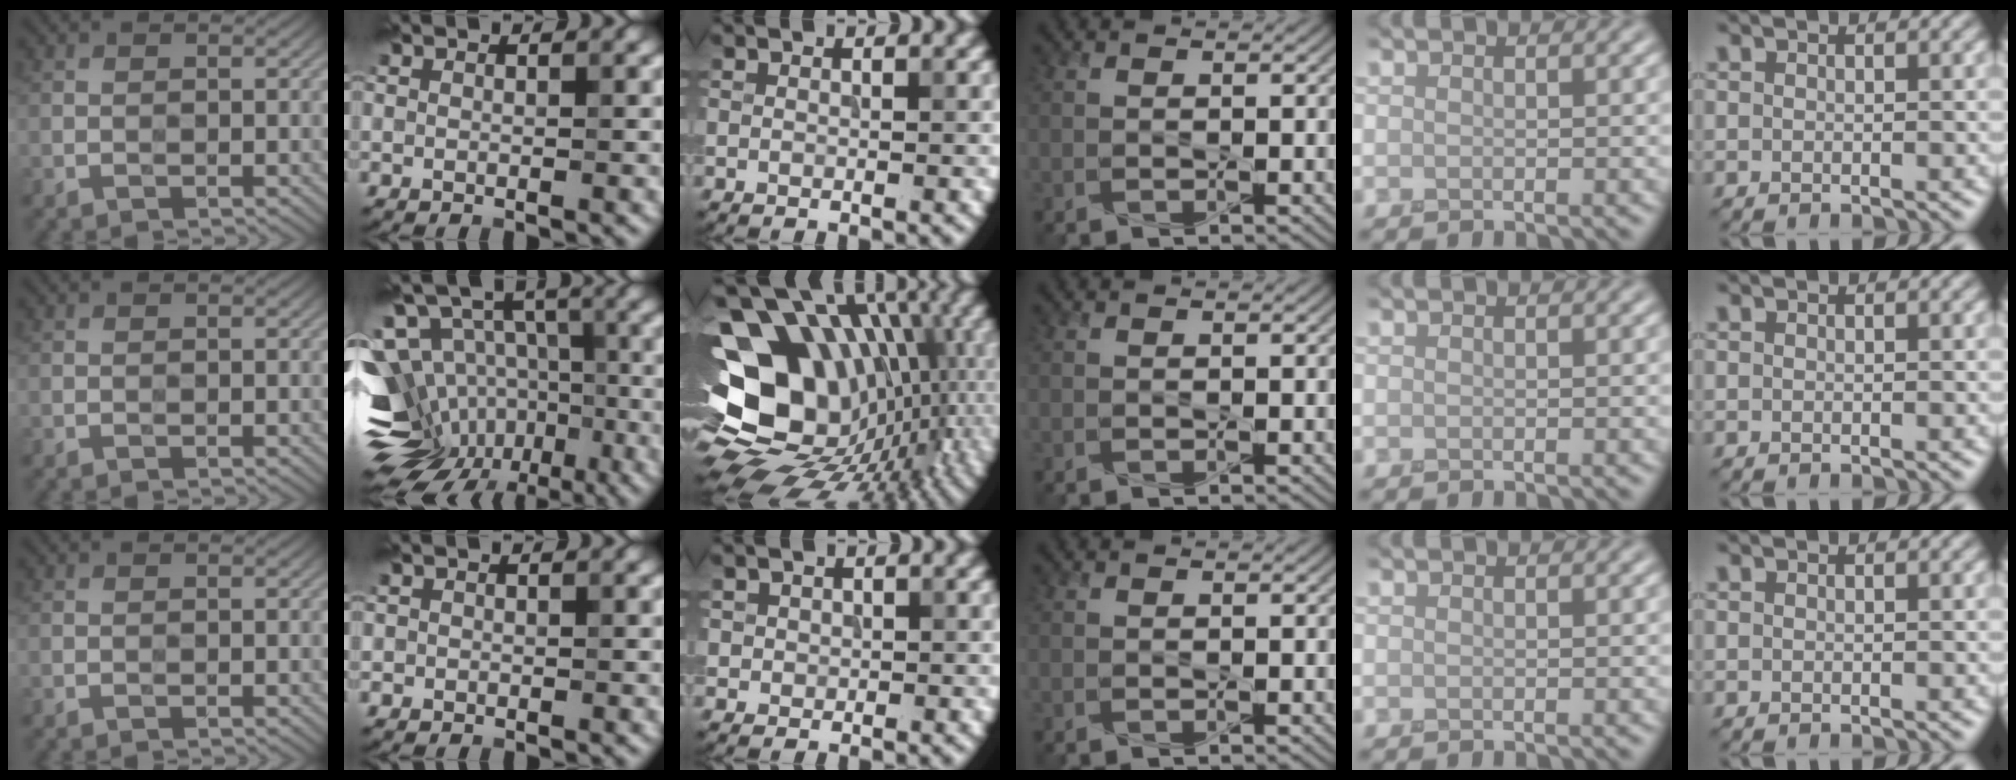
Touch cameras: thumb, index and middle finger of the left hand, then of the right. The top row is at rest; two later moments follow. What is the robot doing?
{"motion": "press", "object": "stapler"}